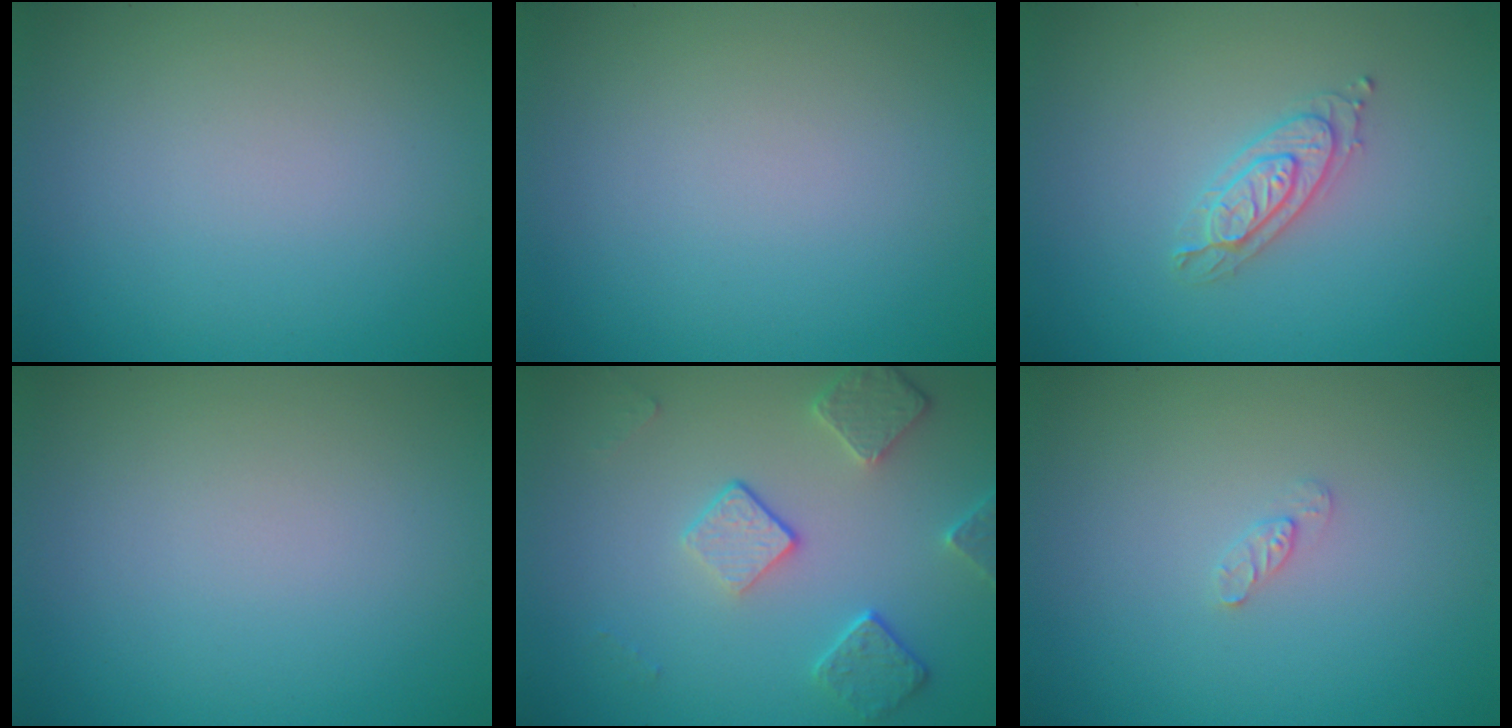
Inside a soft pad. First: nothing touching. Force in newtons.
{"total": 0.0}
{"total": 2.2, "press": 2.1, "slide": 0.5}
{"total": 0.0}
{"total": 4.1, "press": 3.2, "slide": 2.7}
{"total": 0.9, "press": 0.8, "slide": 0.2}